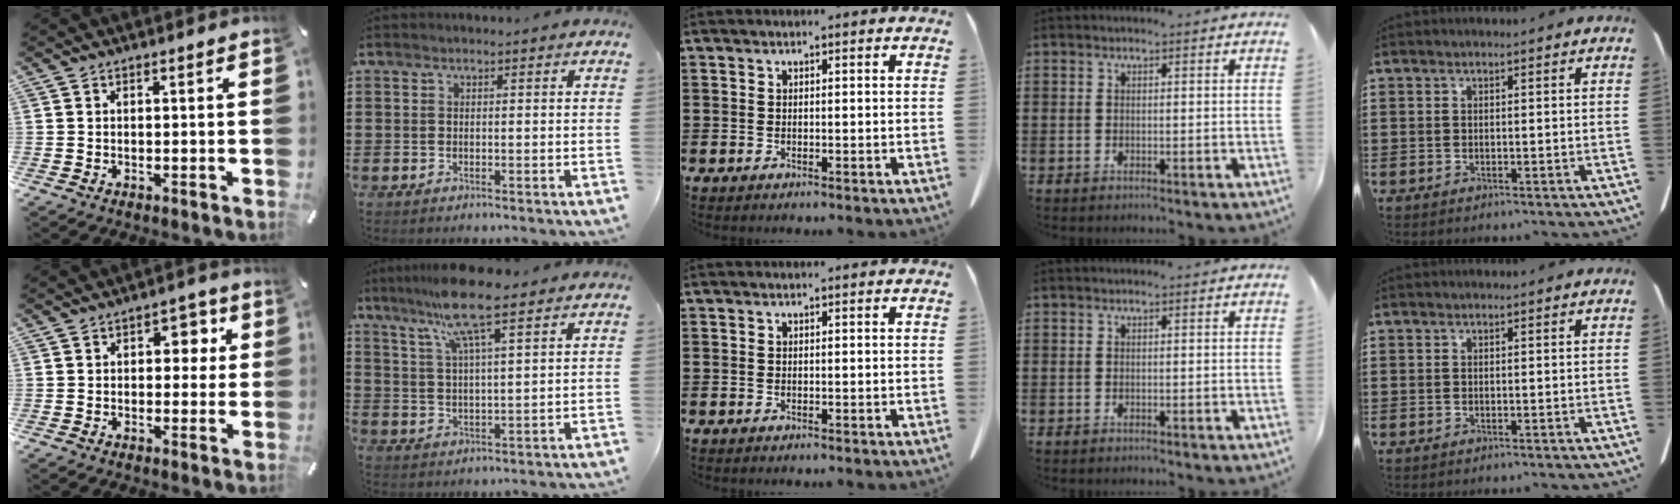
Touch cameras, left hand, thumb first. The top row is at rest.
{"thumb": {"total": 4.8, "force": [0.7, 3.5, 3.3], "torque": [-0.030, -0.003, -0.001]}, "index": {"total": 10.7, "force": [7.8, 0.8, 7.4], "torque": [-0.154, -0.016, 0.135]}}